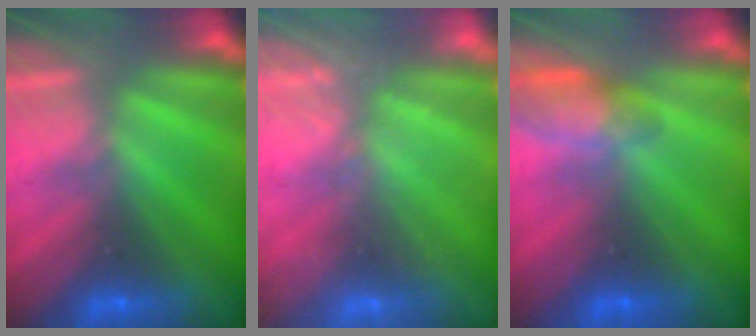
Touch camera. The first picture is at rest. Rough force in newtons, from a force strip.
{"total": 2.5}
{"total": 3.9}